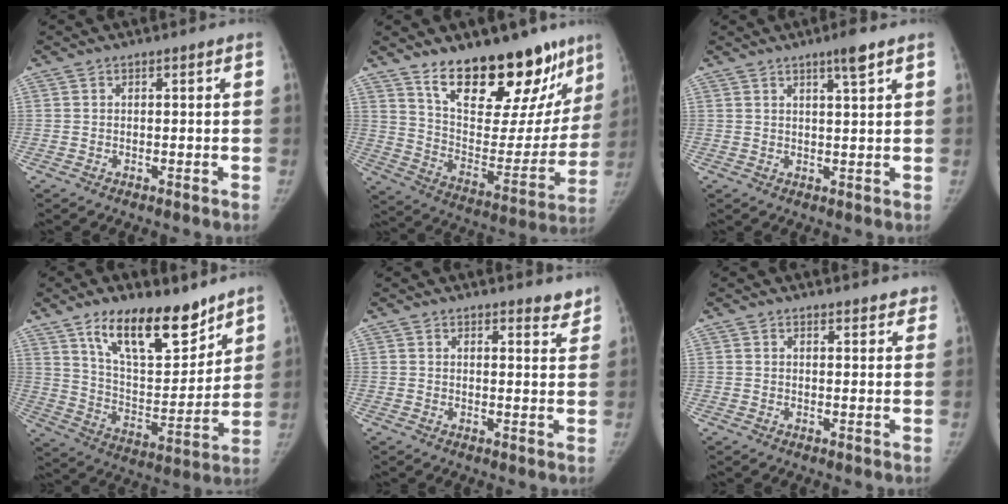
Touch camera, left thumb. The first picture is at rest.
{"total": 26.3, "force": [17.7, 11.6, 15.6], "torque": [-0.175, -0.090, 0.277]}
{"total": 3.9, "force": [2.5, -0.1, 2.9], "torque": [-0.049, -0.016, 0.043]}
{"total": 18.7, "force": [12.9, 7.5, 11.4], "torque": [-0.139, -0.083, 0.224]}
{"total": 4.1, "force": [3.8, 1.1, 1.2], "torque": [0.006, -0.027, 0.037]}
{"total": 4.5, "force": [4.1, 1.4, 1.1], "torque": [0.012, -0.018, 0.040]}